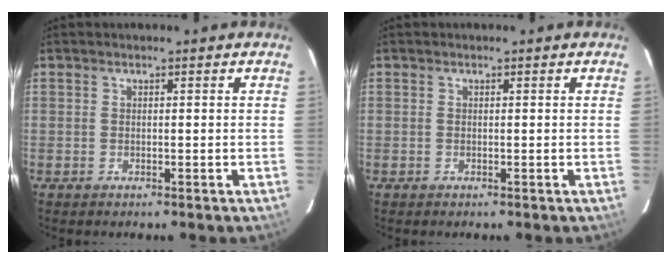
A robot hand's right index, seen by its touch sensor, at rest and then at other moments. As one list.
[{"total": 0.0}]